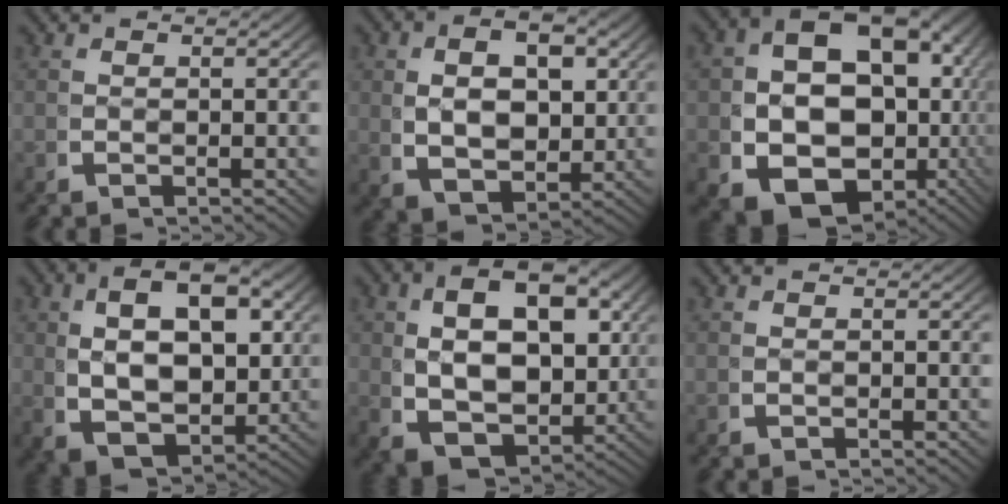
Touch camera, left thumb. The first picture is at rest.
{"total": 7.2, "force": [0.8, 5.1, 5.1], "torque": [-0.089, -0.021, 0.027]}
{"total": 16.1, "force": [-1.7, 11.5, 11.1], "torque": [-0.221, -0.070, 0.002]}
{"total": 11.3, "force": [0.8, 7.8, 8.2], "torque": [-0.148, -0.028, 0.025]}
{"total": 12.3, "force": [0.1, 8.9, 8.5], "torque": [-0.159, -0.042, 0.017]}
{"total": 0.0}